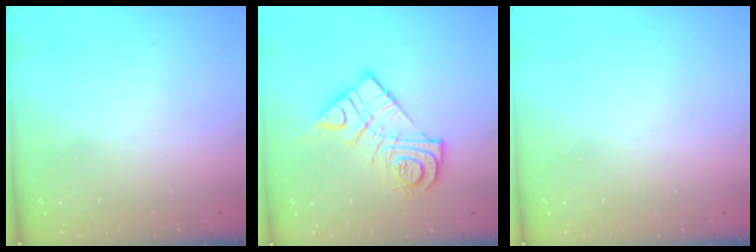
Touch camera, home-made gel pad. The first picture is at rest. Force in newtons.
{"total": 14.7, "press": 14.7, "slide": 1.3}
{"total": 0.0}